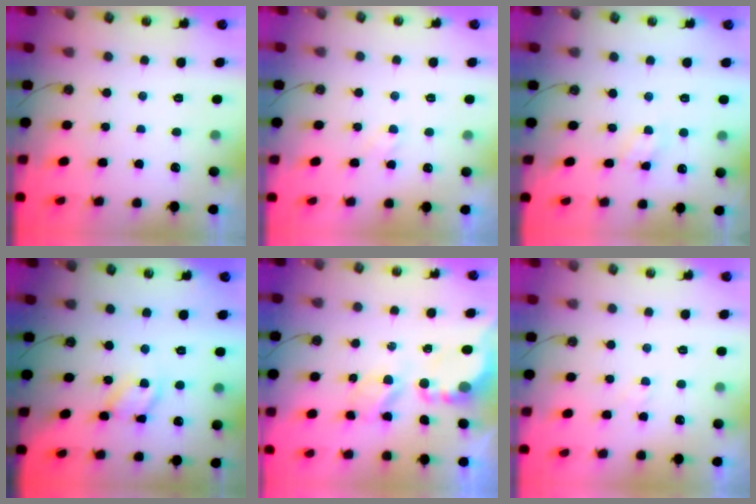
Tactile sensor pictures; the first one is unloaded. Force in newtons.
{"total": 2.9, "press": 2.8, "slide": 0.4}
{"total": 4.0, "press": 3.9, "slide": 0.6}
{"total": 9.7, "press": 9.7, "slide": 0.6}
{"total": 6.8, "press": 6.7, "slide": 0.5}
{"total": 1.9, "press": 1.9, "slide": 0.4}